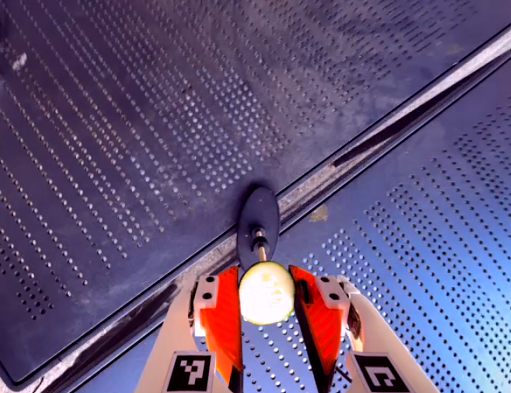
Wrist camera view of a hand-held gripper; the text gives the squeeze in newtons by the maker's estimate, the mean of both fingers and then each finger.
{"total": 7.9, "left": 7.8, "right": 8.1}